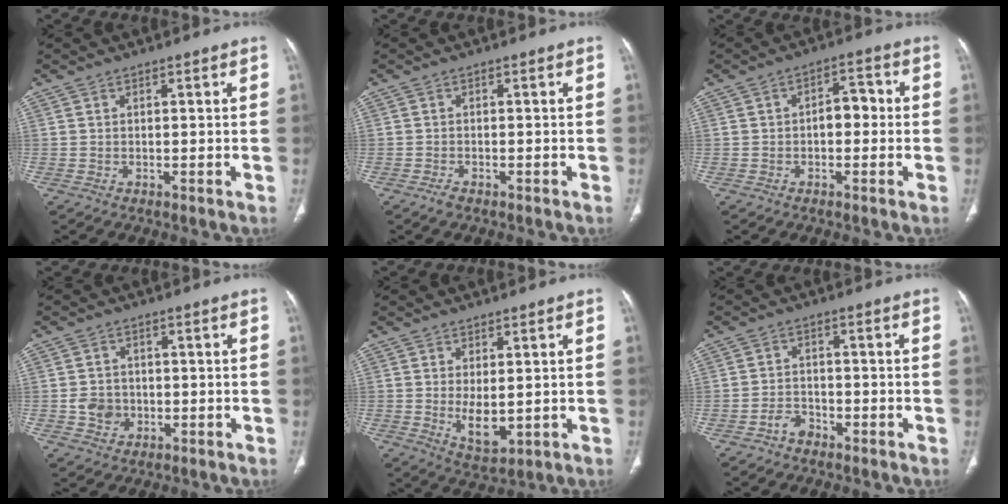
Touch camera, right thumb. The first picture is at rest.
{"total": 1.3, "force": [-1.0, 0.6, 0.6], "torque": [-0.019, 0.002, -0.018]}
{"total": 4.7, "force": [-0.4, 2.9, 3.7], "torque": [-0.036, 0.020, -0.014]}
{"total": 4.3, "force": [-0.8, 3.8, 1.8], "torque": [-0.014, 0.005, -0.010]}
{"total": 6.1, "force": [-0.3, 3.1, 5.2], "torque": [-0.080, -0.018, 0.012]}
{"total": 3.2, "force": [-2.2, 2.0, 1.1], "torque": [-0.013, 0.022, -0.037]}